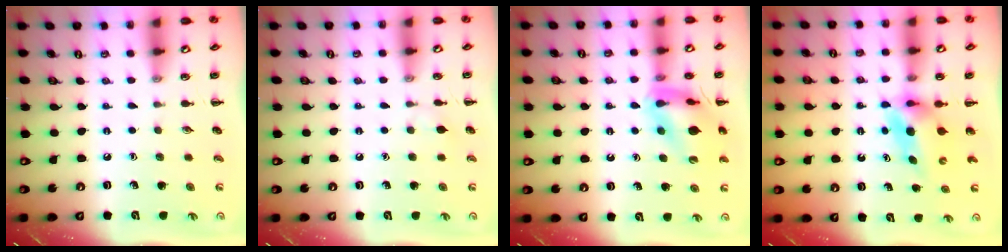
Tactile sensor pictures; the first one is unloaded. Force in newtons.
{"total": 3.7, "press": 3.6, "slide": 0.9}
{"total": 13.7, "press": 13.5, "slide": 1.9}
{"total": 5.5, "press": 5.5, "slide": 0.6}